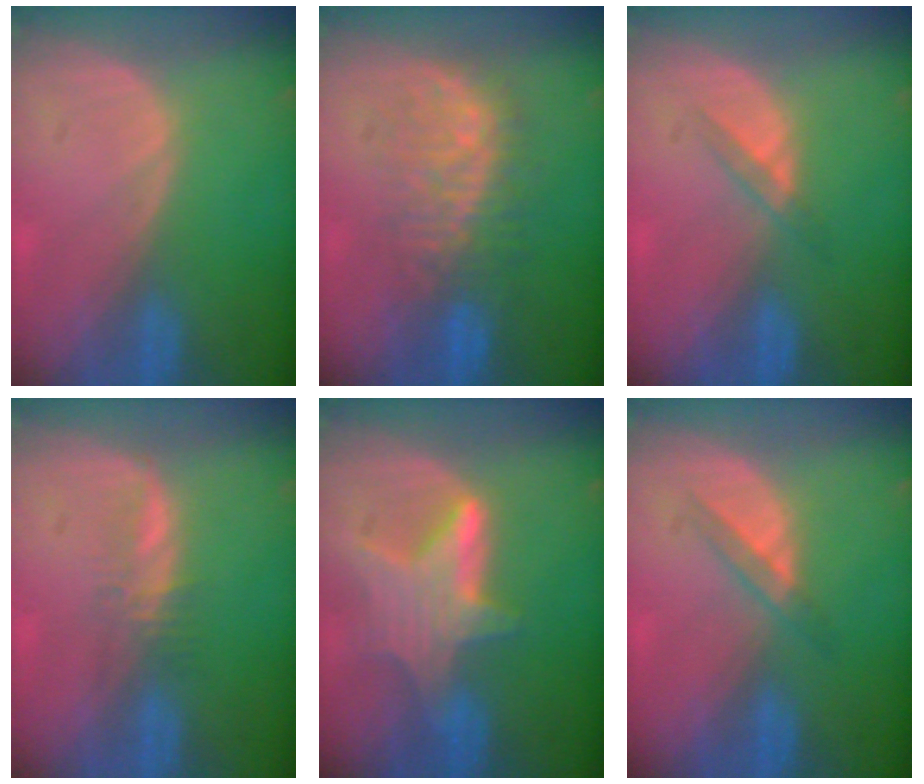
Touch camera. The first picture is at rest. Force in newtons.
{"total": 8.4, "press": 8.4, "slide": 0.3}
{"total": 2.3, "press": 2.0, "slide": 1.0}
{"total": 2.3, "press": 2.2, "slide": 0.6}
{"total": 6.8, "press": 6.6, "slide": 1.7}
{"total": 2.6, "press": 2.4, "slide": 1.0}